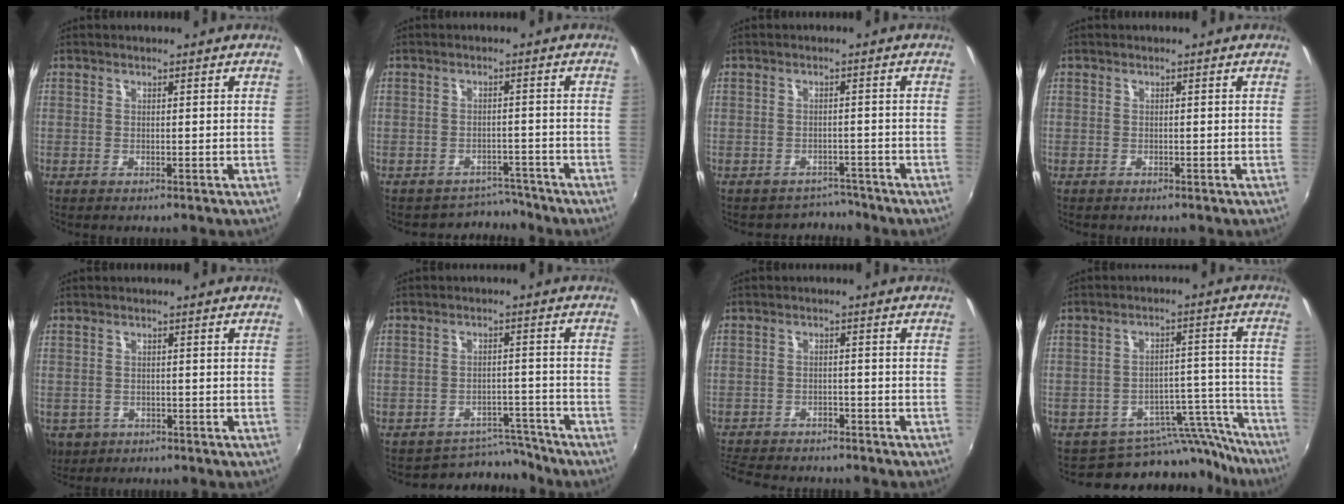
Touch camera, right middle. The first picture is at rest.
{"total": 4.3, "force": [-3.9, 1.6, -1.0], "torque": [0.020, 0.012, -0.056]}
{"total": 3.6, "force": [-3.2, 1.4, -0.9], "torque": [0.016, 0.007, -0.047]}
{"total": 0.0}
{"total": 6.3, "force": [-2.5, 5.1, 2.5], "torque": [-0.064, -0.014, -0.033]}
{"total": 7.2, "force": [-6.9, 2.0, -0.6], "torque": [0.011, 0.024, -0.099]}
{"total": 10.0, "force": [-8.9, 3.1, 3.2], "torque": [-0.092, -0.013, -0.142]}
{"total": 14.7, "force": [-13.8, 5.0, 1.3], "torque": [-0.005, 0.052, -0.183]}